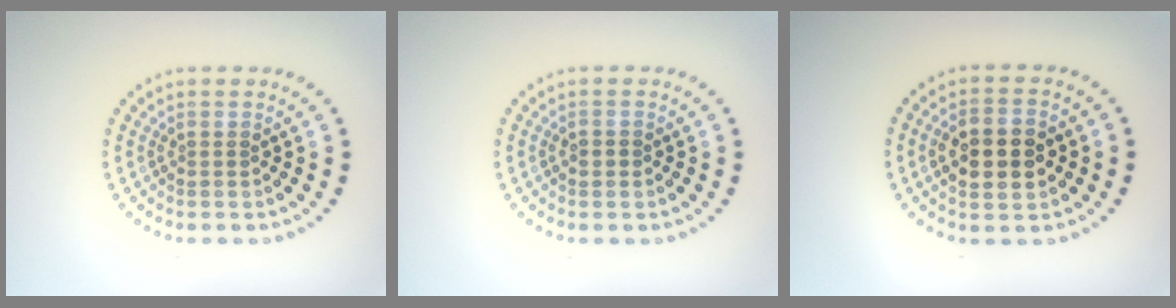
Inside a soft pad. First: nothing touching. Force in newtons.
{"total": 1.2, "press": 1.2, "slide": 0.1}
{"total": 5.0, "press": 5.0, "slide": 0.3}